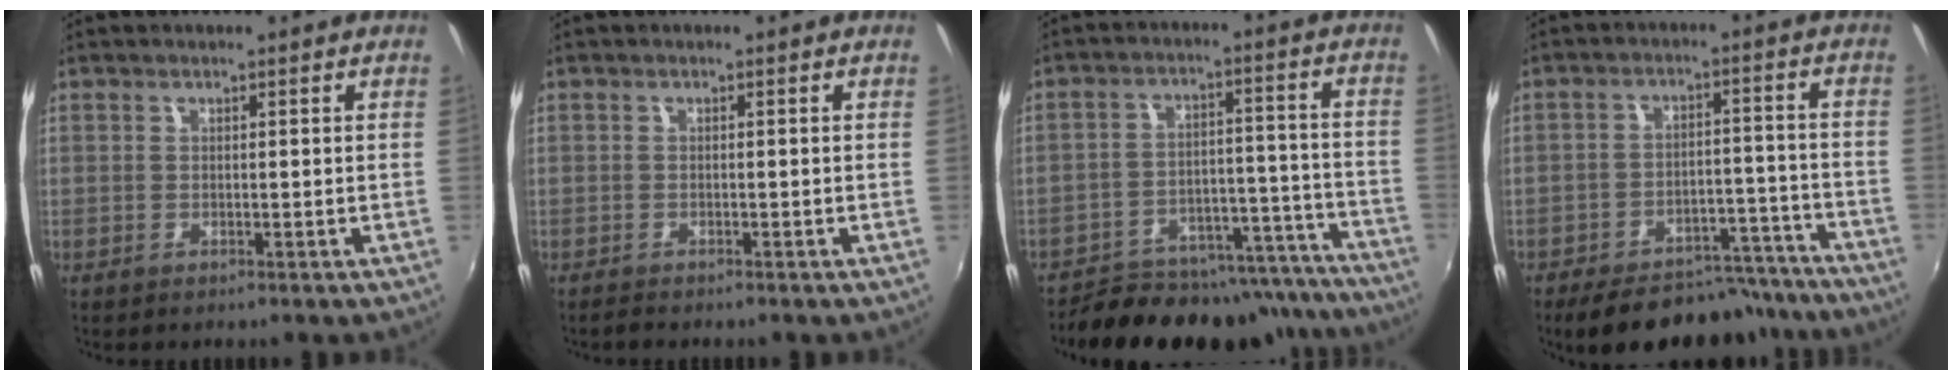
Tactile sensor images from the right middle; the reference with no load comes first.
{"total": 1.1, "force": [-1.1, 0.1, 0.2], "torque": [-0.007, -0.007, -0.020]}
{"total": 25.3, "force": [-22.3, 8.7, 8.2], "torque": [-0.139, 0.036, -0.276]}
{"total": 17.0, "force": [-14.6, 6.2, 6.1], "torque": [-0.112, 0.026, -0.181]}